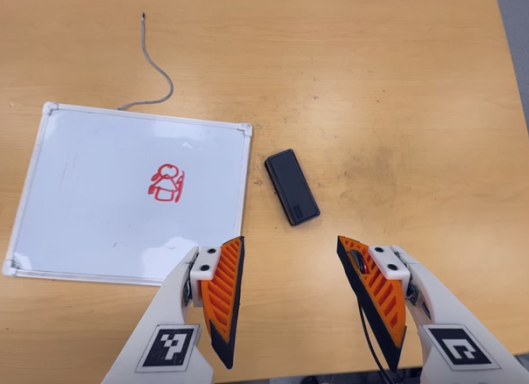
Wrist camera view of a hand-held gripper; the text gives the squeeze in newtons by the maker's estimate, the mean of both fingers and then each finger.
{"total": 0.0}